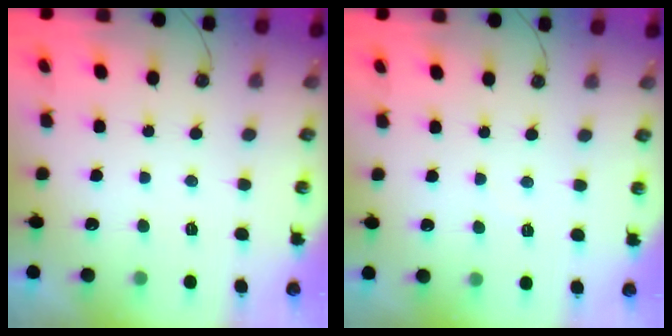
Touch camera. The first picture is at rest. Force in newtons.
{"total": 3.2, "press": 3.2, "slide": 0.5}